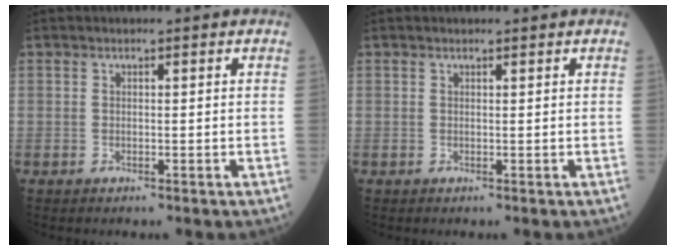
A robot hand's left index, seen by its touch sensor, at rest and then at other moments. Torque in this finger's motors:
{"motor_torque": [0.08, 0.06, -0.01, 0.00]}